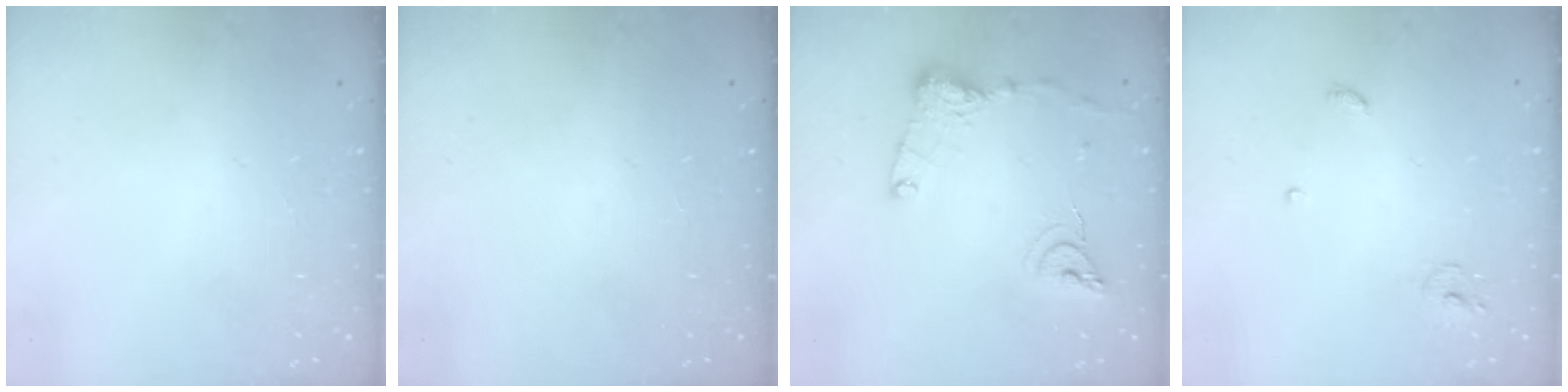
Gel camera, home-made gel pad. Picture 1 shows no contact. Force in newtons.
{"total": 0.0}
{"total": 12.7, "press": 12.6, "slide": 1.4}
{"total": 4.2, "press": 4.2, "slide": 0.2}